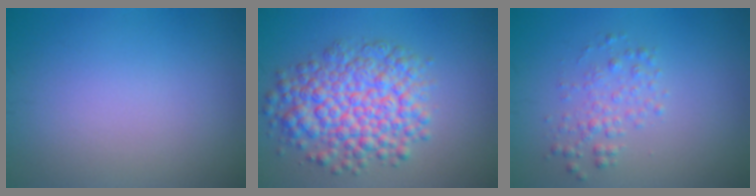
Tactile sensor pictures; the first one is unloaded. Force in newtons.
{"total": 7.6, "press": 7.6, "slide": 0.3}
{"total": 2.0, "press": 2.0, "slide": 0.0}